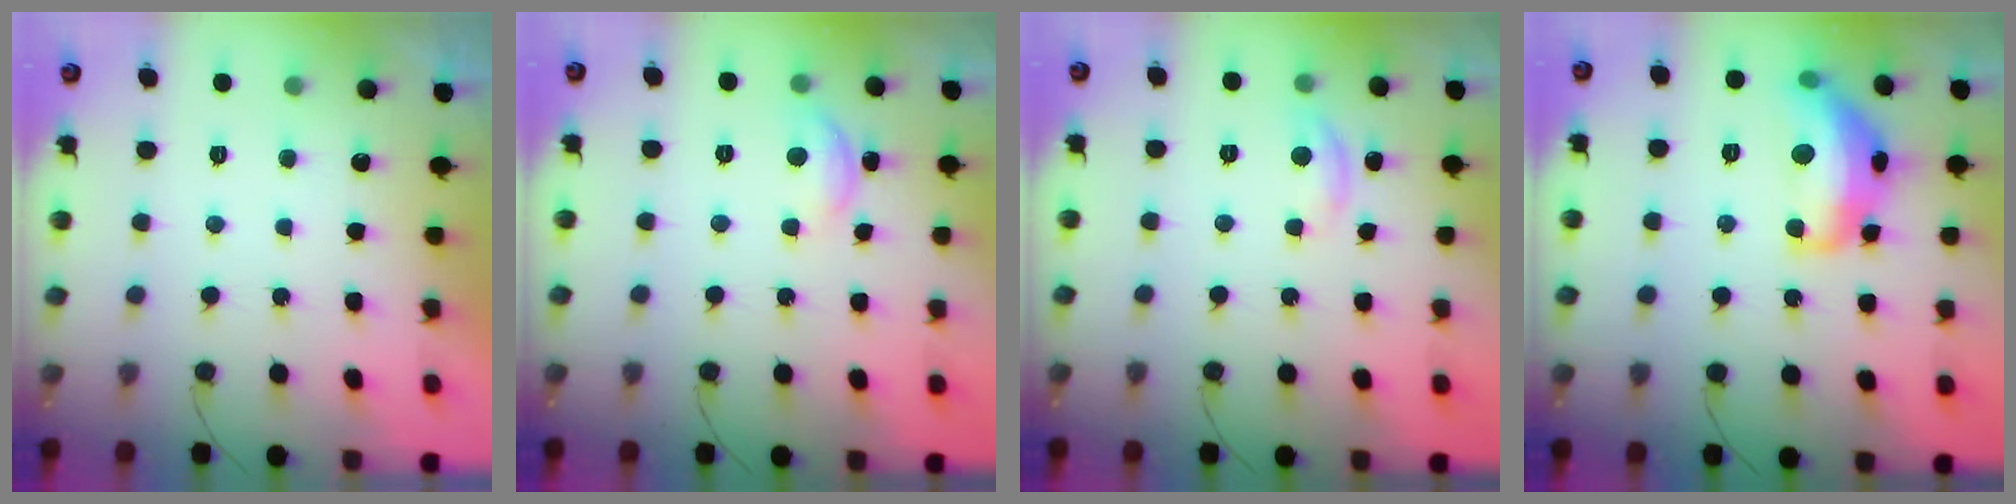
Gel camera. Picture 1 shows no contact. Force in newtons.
{"total": 7.7, "press": 7.7, "slide": 0.5}
{"total": 4.8, "press": 4.7, "slide": 0.3}
{"total": 16.1, "press": 16.1, "slide": 0.9}